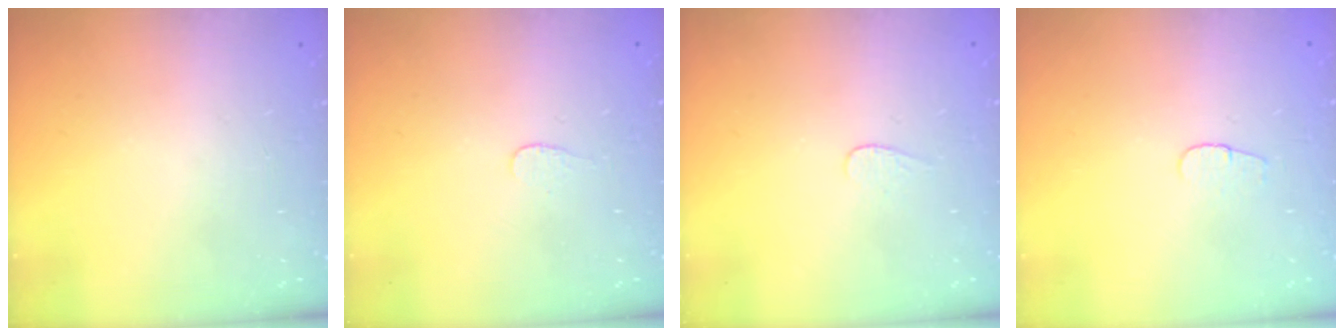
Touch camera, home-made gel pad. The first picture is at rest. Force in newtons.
{"total": 3.0, "press": 3.0, "slide": 0.2}
{"total": 3.1, "press": 3.0, "slide": 0.3}
{"total": 3.6, "press": 3.6, "slide": 0.4}